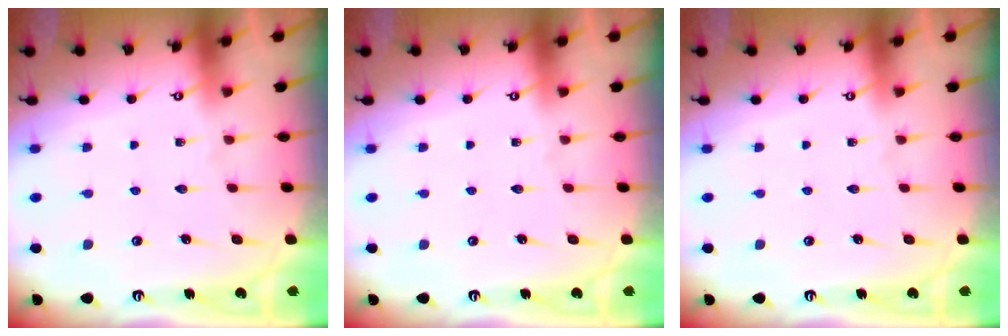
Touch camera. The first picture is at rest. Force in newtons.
{"total": 0.0}
{"total": 0.0}